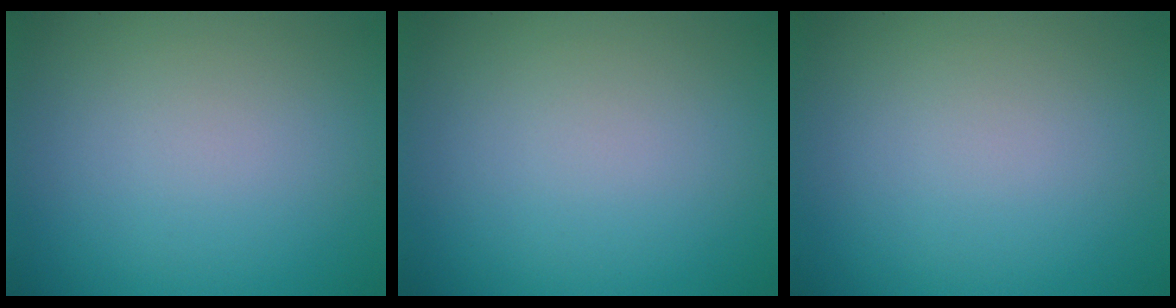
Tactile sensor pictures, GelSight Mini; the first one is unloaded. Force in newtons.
{"total": 0.0}
{"total": 0.0}